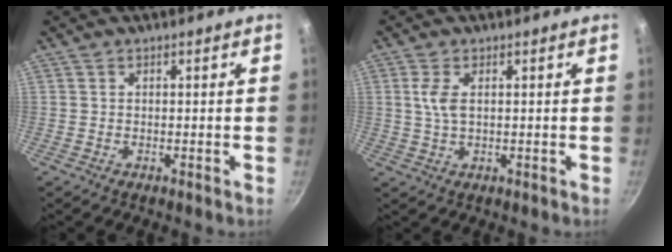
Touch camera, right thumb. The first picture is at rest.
{"total": 3.8, "force": [0.9, 1.8, 3.3], "torque": [-0.069, 0.002, 0.017]}